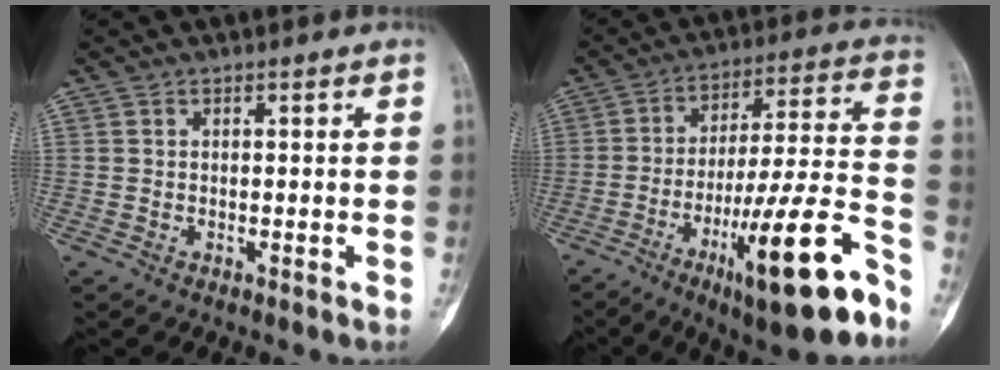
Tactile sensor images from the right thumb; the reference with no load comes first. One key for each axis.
{"total": 21.5, "fx": -11.5, "fy": 3.5, "fz": 17.8, "tx": -0.281, "ty": 0.057, "tz": -0.178}